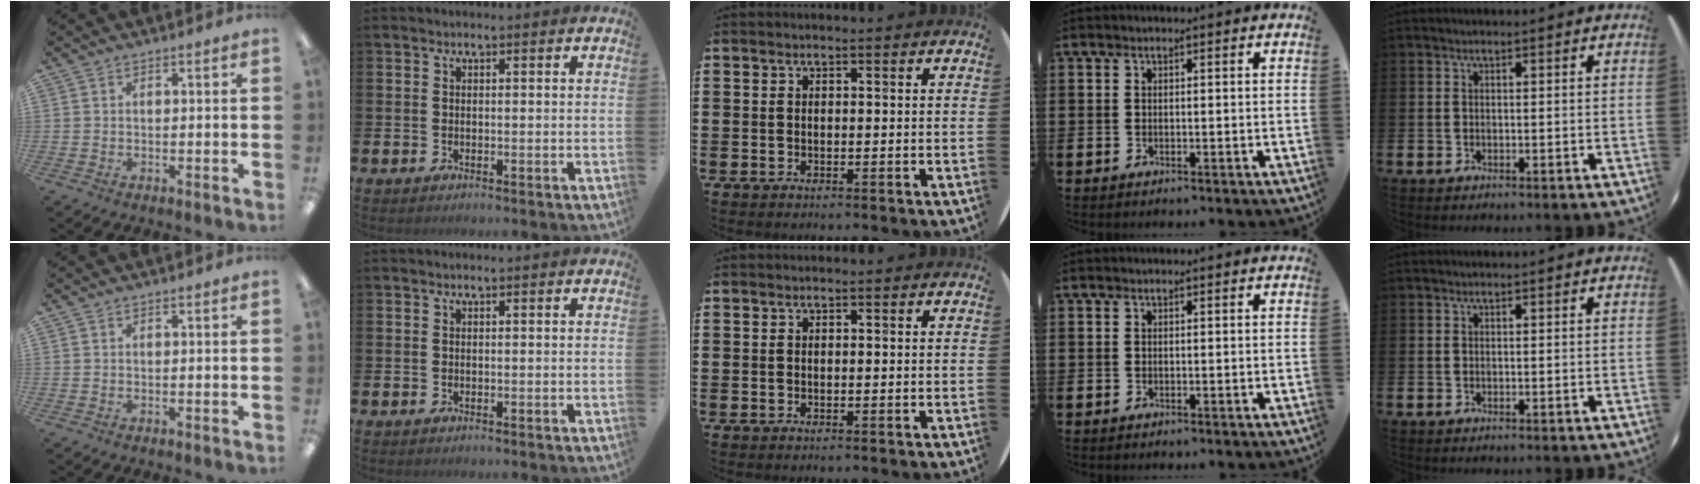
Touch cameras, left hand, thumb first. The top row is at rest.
{}